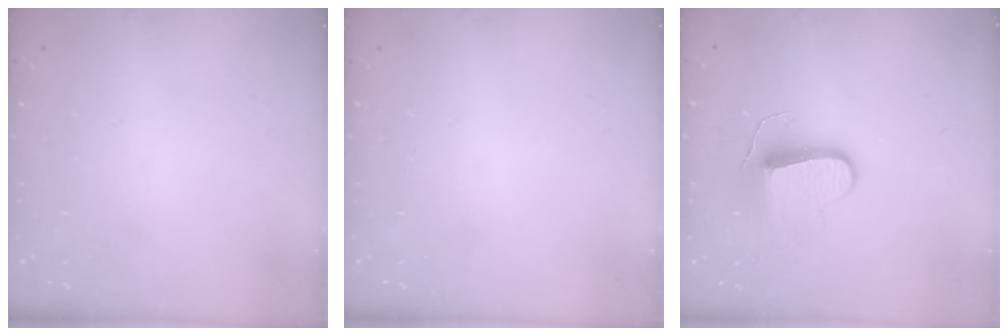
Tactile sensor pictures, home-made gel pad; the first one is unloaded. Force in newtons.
{"total": 0.0}
{"total": 9.3, "press": 9.3, "slide": 0.5}